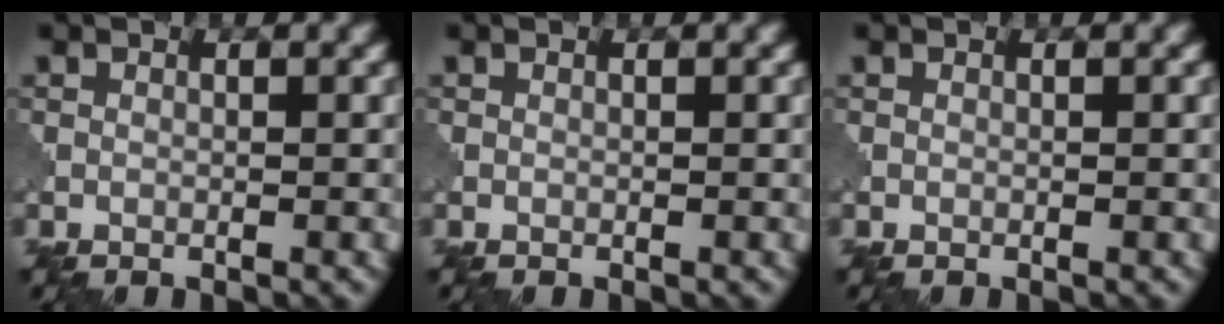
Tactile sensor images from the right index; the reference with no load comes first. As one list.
[{"total": 0.0}, {"total": 0.0}]